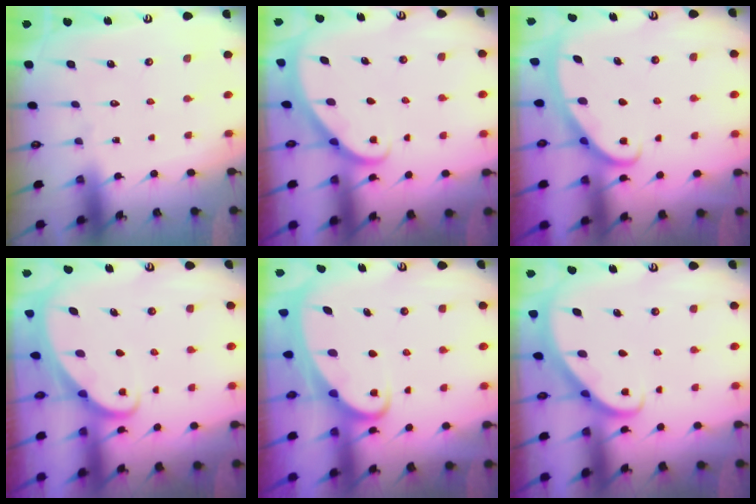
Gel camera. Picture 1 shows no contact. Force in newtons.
{"total": 1.9, "press": 1.9, "slide": 0.1}
{"total": 2.8, "press": 2.8, "slide": 0.4}
{"total": 2.7, "press": 2.7, "slide": 0.4}
{"total": 3.5, "press": 3.5, "slide": 0.4}
{"total": 2.8, "press": 2.8, "slide": 0.2}